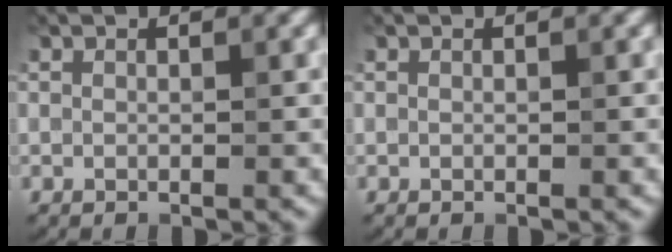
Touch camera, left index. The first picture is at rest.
{"total": 0.0}